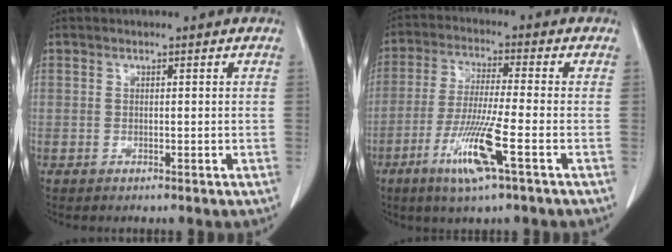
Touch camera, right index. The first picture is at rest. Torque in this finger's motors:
{"motor_torque": [0.20, -0.13, 0.20, 0.16]}